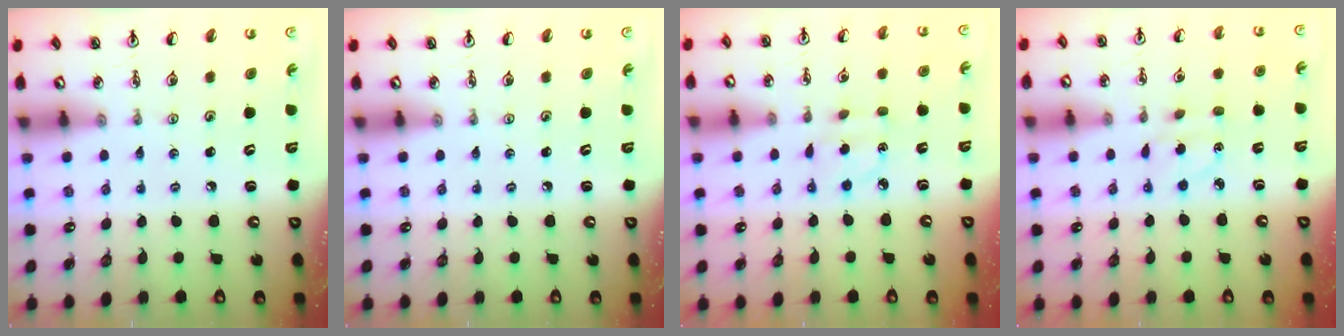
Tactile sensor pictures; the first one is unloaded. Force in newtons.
{"total": 0.0}
{"total": 3.7, "press": 3.7, "slide": 0.6}
{"total": 3.0, "press": 2.9, "slide": 0.8}